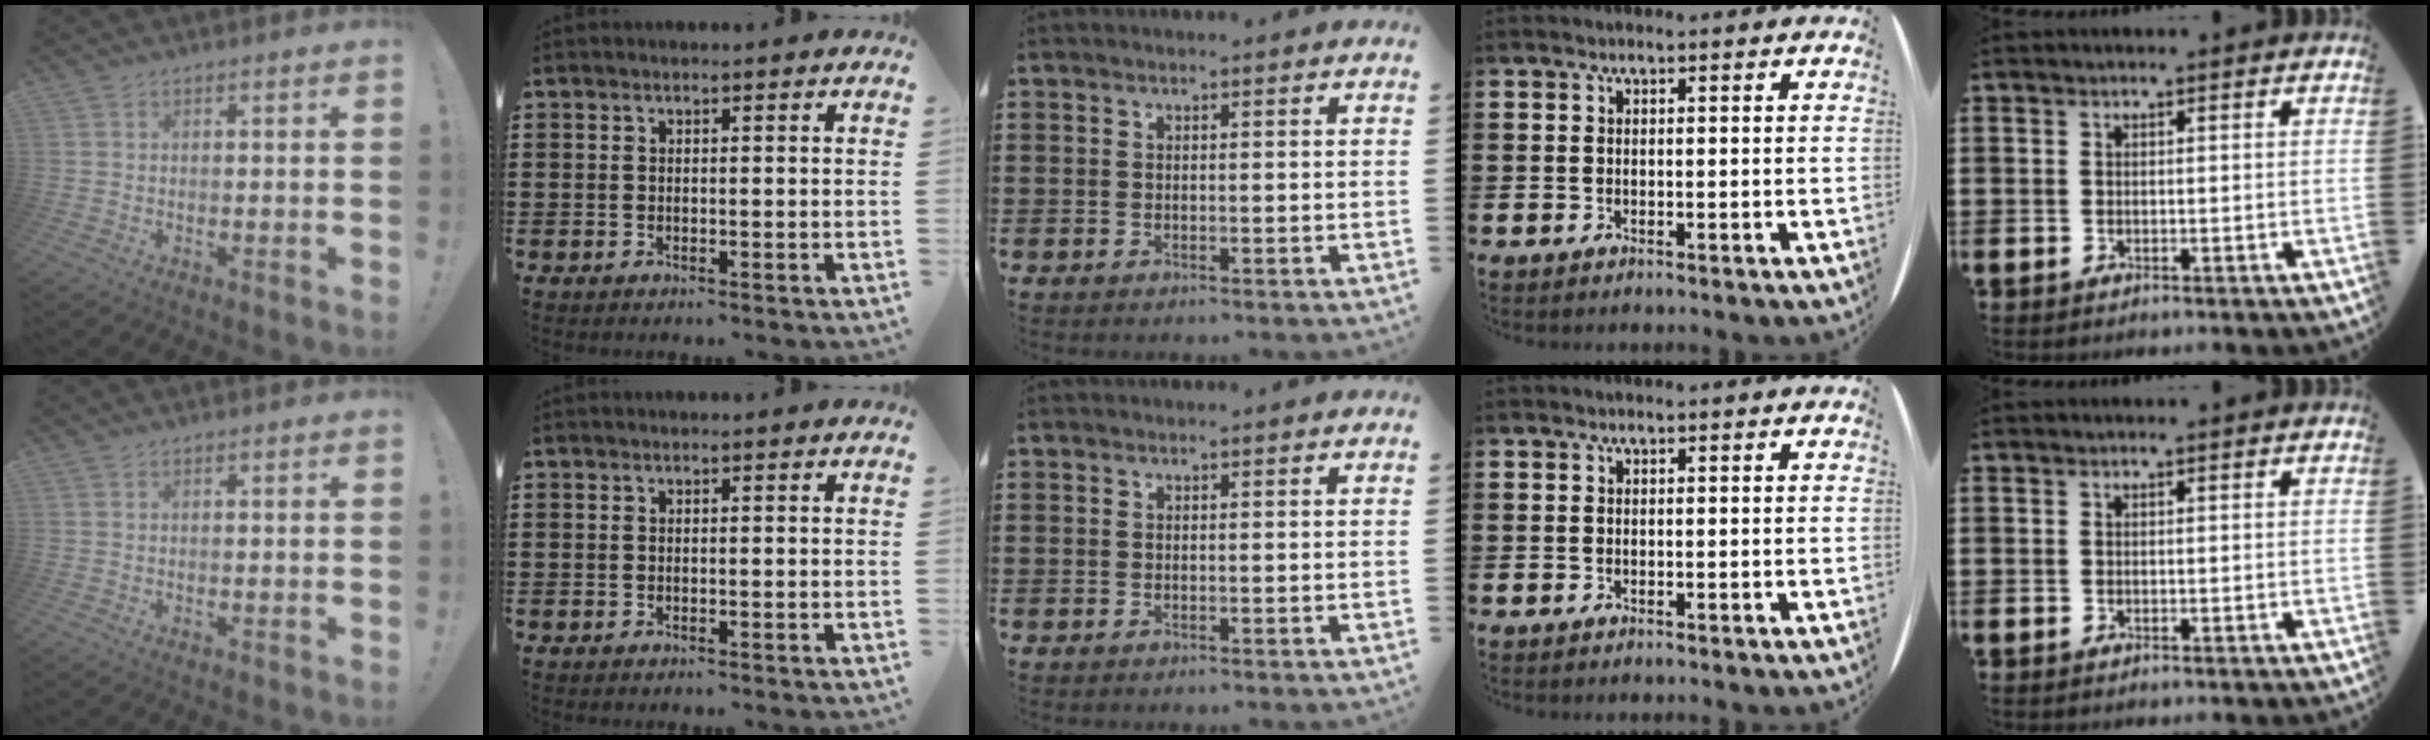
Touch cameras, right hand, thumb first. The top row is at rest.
{}